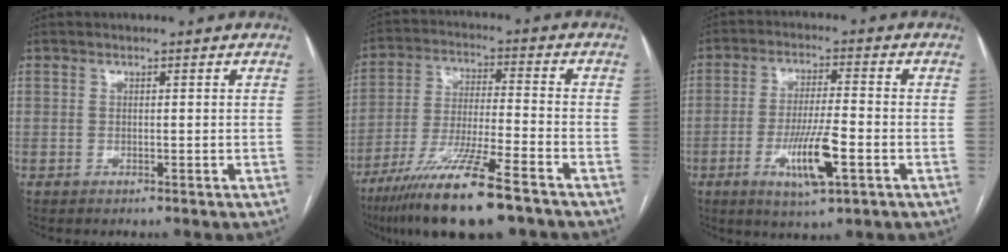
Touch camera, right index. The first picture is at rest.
{"total": 15.5, "force": [-10.6, 1.0, 11.4], "torque": [-0.224, -0.046, -0.190]}
{"total": 9.3, "force": [-3.4, 1.1, 8.5], "torque": [-0.160, -0.013, -0.058]}